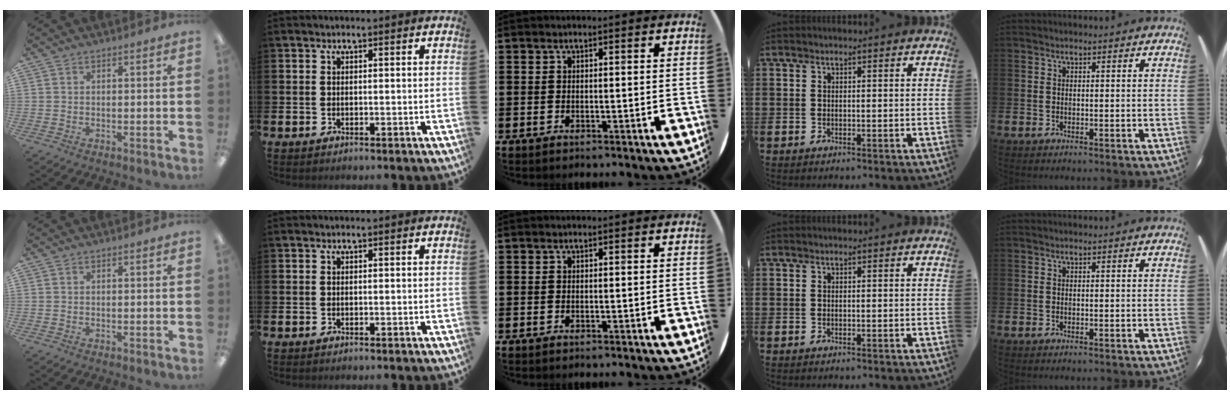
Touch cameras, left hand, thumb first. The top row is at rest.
{}